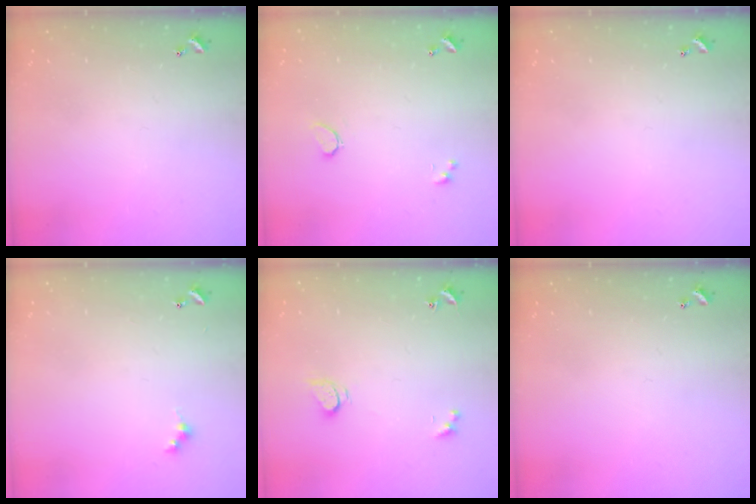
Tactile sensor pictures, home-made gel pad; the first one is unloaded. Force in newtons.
{"total": 0.8, "press": 0.7, "slide": 0.4}
{"total": 0.0}
{"total": 2.6, "press": 2.6, "slide": 0.5}
{"total": 2.9, "press": 2.9, "slide": 0.5}
{"total": 0.0}